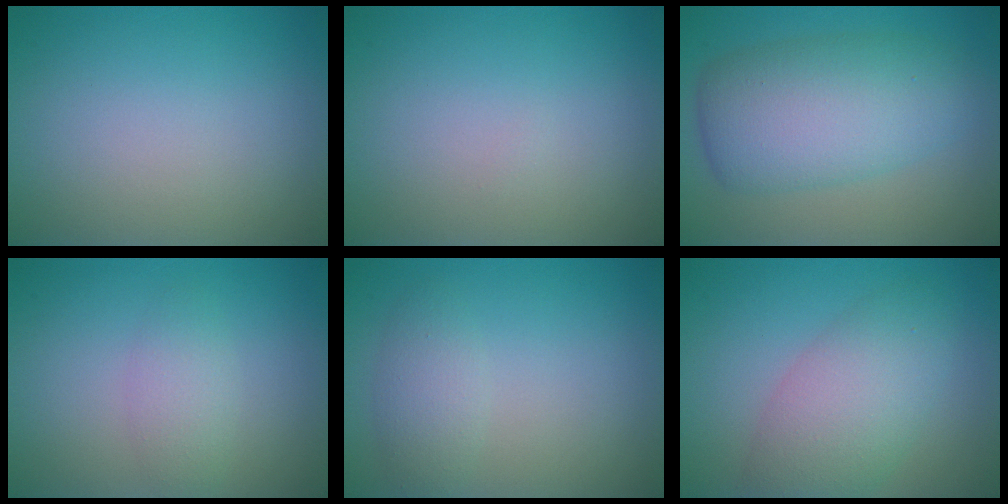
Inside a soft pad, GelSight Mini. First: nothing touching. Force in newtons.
{"total": 0.0}
{"total": 7.7, "press": 7.7, "slide": 0.1}
{"total": 2.0, "press": 2.0, "slide": 0.2}
{"total": 2.0, "press": 2.0, "slide": 0.1}
{"total": 5.3, "press": 5.3, "slide": 0.3}